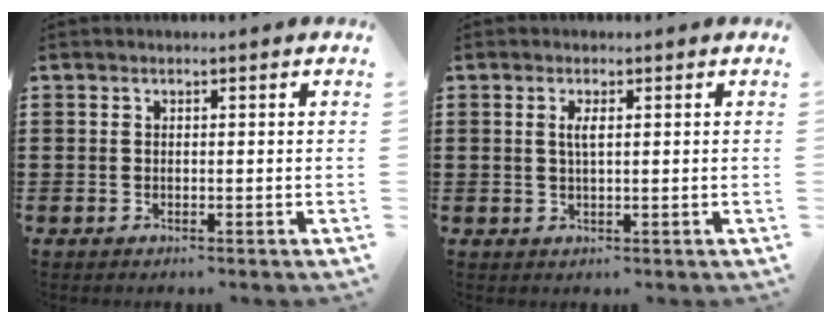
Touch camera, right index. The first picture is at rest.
{"total": 2.0, "force": [0.5, 0.5, 1.9], "torque": [-0.037, 0.003, 0.006]}